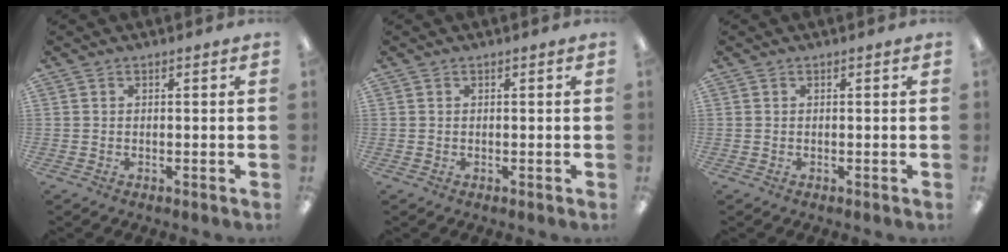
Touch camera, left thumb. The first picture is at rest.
{"total": 0.0}
{"total": 0.0}